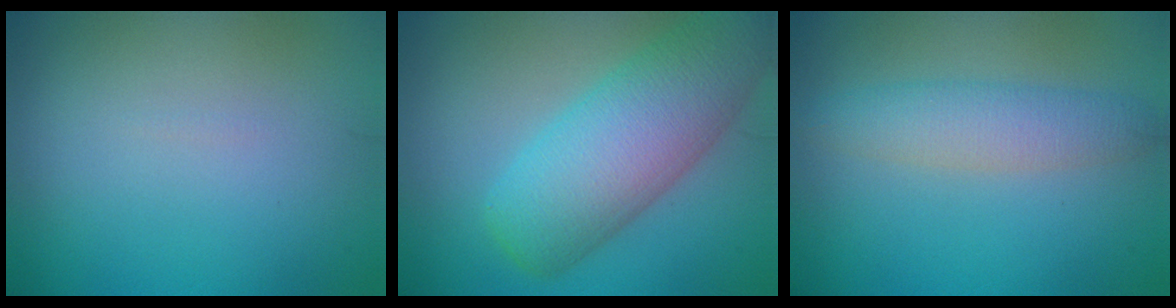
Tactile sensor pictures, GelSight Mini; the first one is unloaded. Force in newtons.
{"total": 8.4, "press": 8.4, "slide": 0.4}
{"total": 3.2, "press": 3.2, "slide": 0.2}